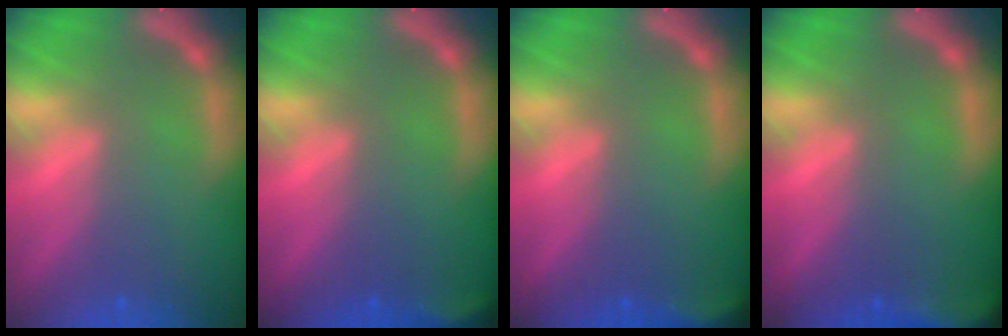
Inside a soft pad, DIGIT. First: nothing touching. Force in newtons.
{"total": 2.4}
{"total": 2.9}
{"total": 6.0}